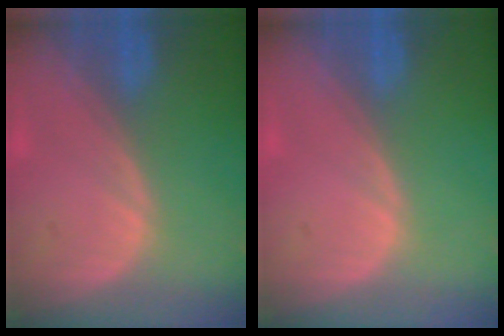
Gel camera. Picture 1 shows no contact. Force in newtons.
{"total": 0.0}